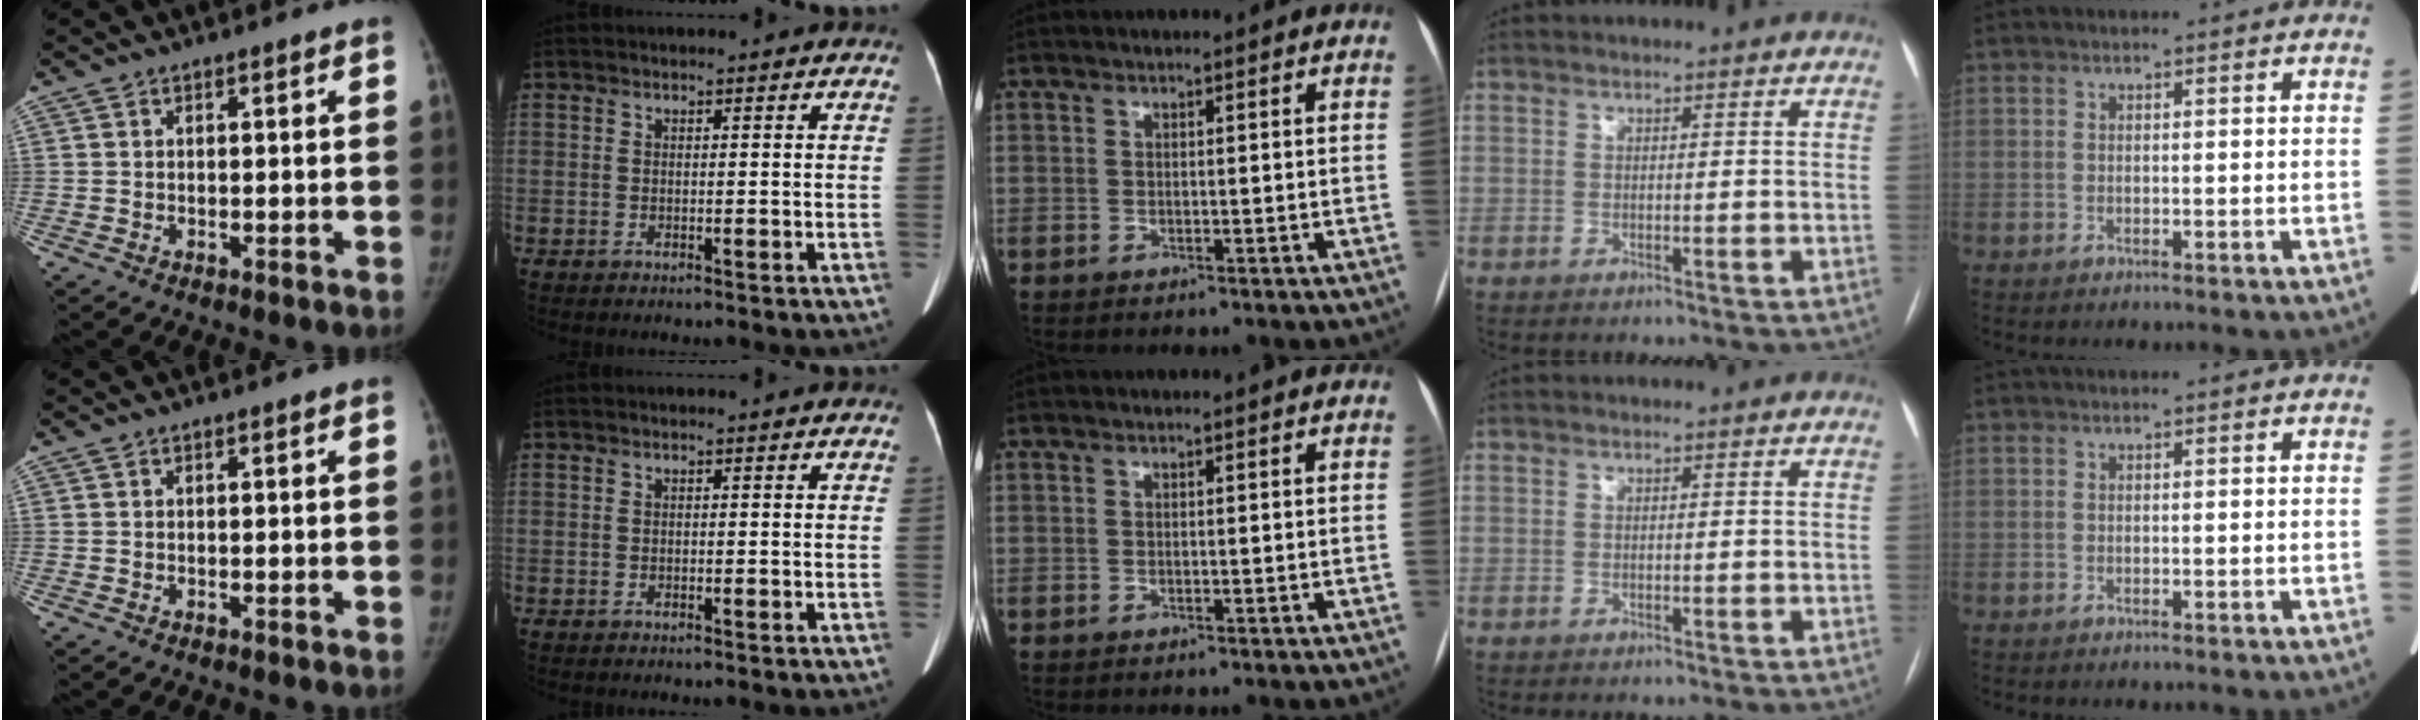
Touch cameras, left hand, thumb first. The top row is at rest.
{}